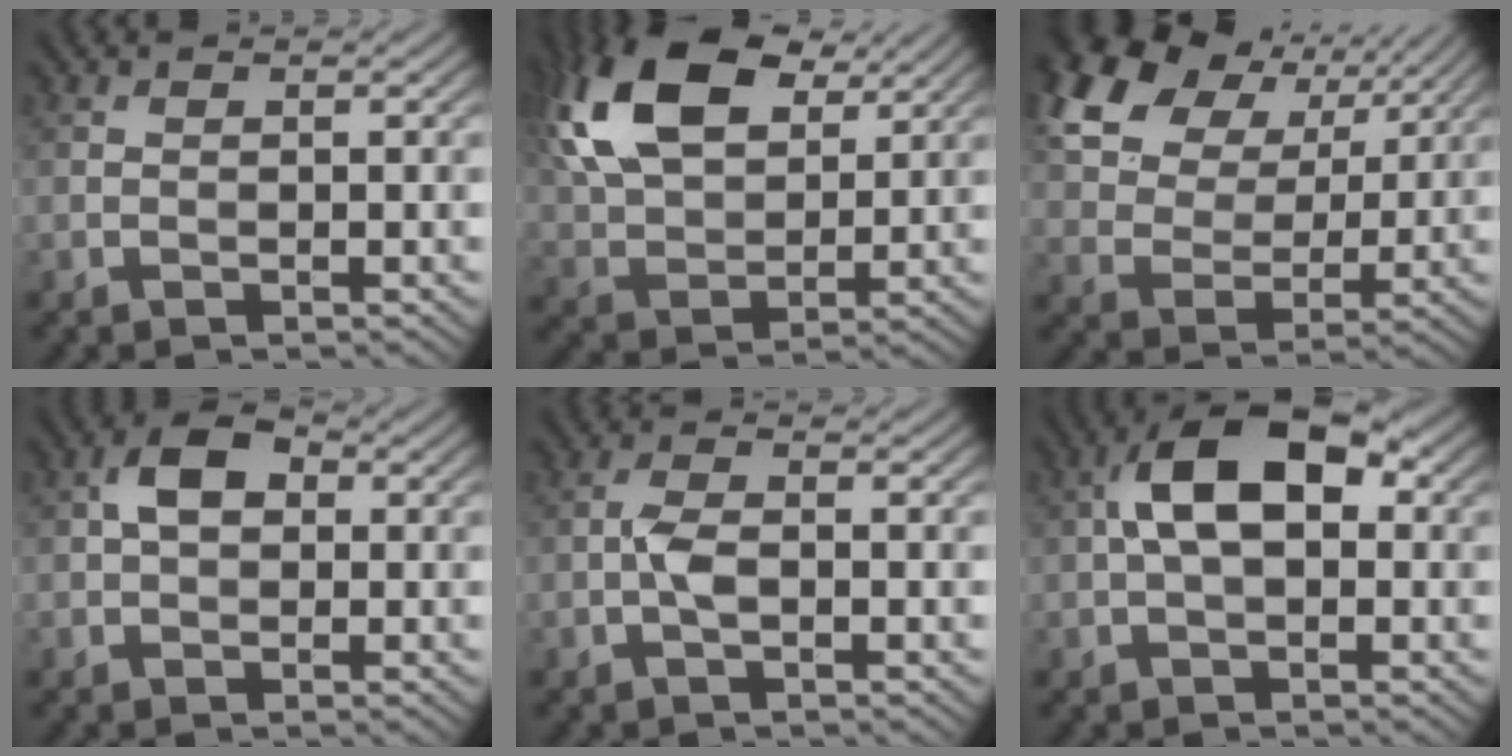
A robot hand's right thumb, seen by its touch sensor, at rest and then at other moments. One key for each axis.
{"total": 16.1, "fx": 7.4, "fy": 8.8, "fz": 11.2, "tx": -0.270, "ty": 0.025, "tz": 0.140}
{"total": 17.4, "fx": 8.7, "fy": 11.7, "fz": 9.5, "tx": -0.259, "ty": 0.042, "tz": 0.193}
{"total": 4.0, "fx": 0.4, "fy": 2.7, "fz": 2.9, "tx": -0.056, "ty": 0.009, "tz": -0.003}
{"total": 2.5, "fx": -0.7, "fy": 0.9, "fz": 2.2, "tx": -0.051, "ty": 0.006, "tz": -0.018}
{"total": 9.2, "fx": 1.2, "fy": 5.0, "fz": 7.7, "tx": -0.141, "ty": 0.021, "tz": 0.008}